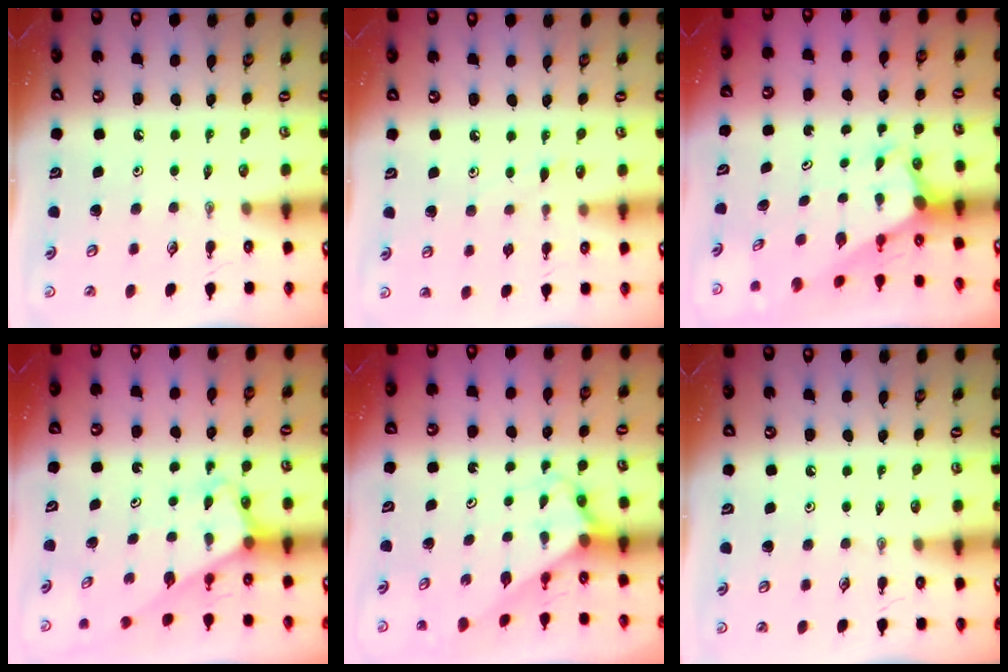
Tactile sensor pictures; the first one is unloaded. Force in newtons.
{"total": 5.7, "press": 5.7, "slide": 0.5}
{"total": 2.5, "press": 2.5, "slide": 0.1}
{"total": 3.1, "press": 3.1, "slide": 0.2}
{"total": 2.7, "press": 2.7, "slide": 0.2}
{"total": 0.0}